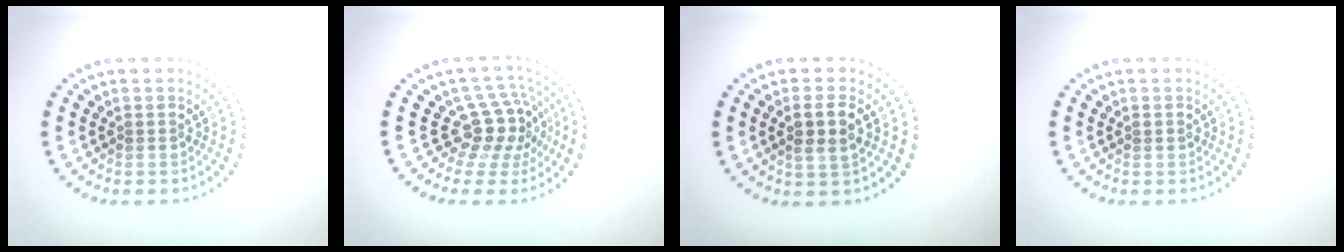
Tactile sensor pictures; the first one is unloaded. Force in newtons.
{"total": 4.3, "press": 3.1, "slide": 2.9}
{"total": 2.7, "press": 2.6, "slide": 0.7}
{"total": 0.7, "press": 0.7, "slide": 0.3}